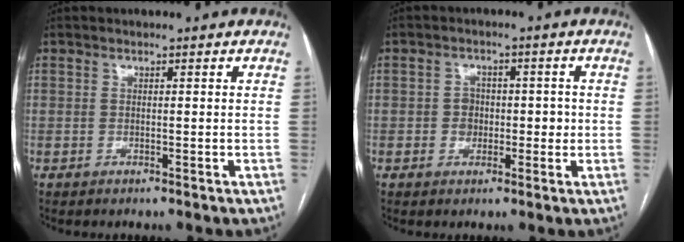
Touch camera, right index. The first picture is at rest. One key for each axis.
{"total": 3.6, "fx": -0.4, "fy": 3.0, "fz": 1.9, "tx": -0.017, "ty": 0.016, "tz": -0.004}